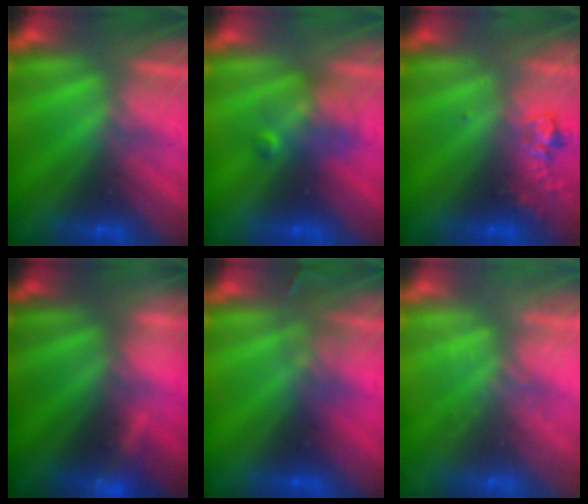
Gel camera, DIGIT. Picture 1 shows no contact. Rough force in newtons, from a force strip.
{"total": 2.4}
{"total": 2.4}
{"total": 3.4}
{"total": 2.9}
{"total": 1.8}